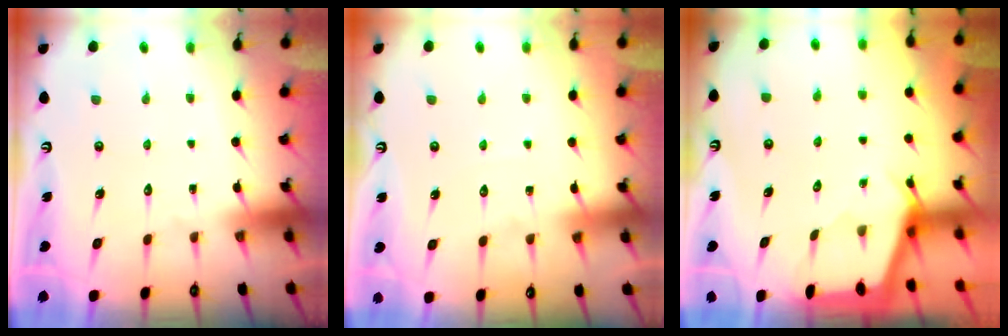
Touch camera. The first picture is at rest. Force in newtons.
{"total": 4.4, "press": 4.3, "slide": 0.7}
{"total": 2.3, "press": 2.3, "slide": 0.3}